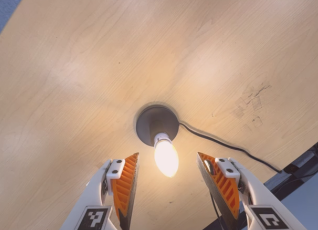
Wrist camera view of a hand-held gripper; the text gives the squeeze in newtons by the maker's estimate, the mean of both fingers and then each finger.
{"total": 0.0}